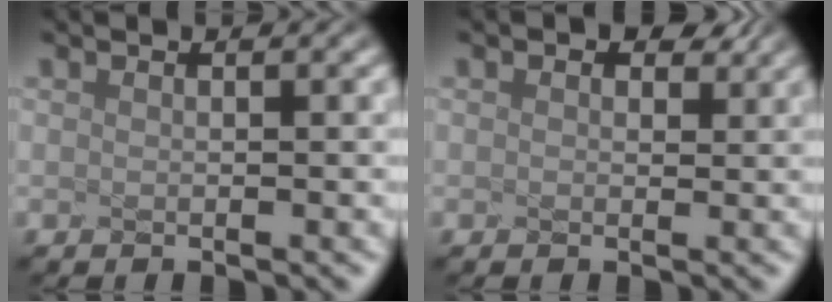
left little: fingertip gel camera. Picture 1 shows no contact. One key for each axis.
{"total": 0.5, "fx": 0.4, "fy": -0.3, "fz": -0.1, "tx": -0.021, "ty": -0.016, "tz": 0.030}